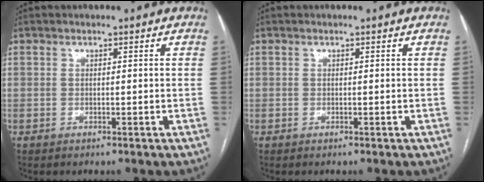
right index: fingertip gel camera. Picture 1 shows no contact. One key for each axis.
{"total": 0.0}